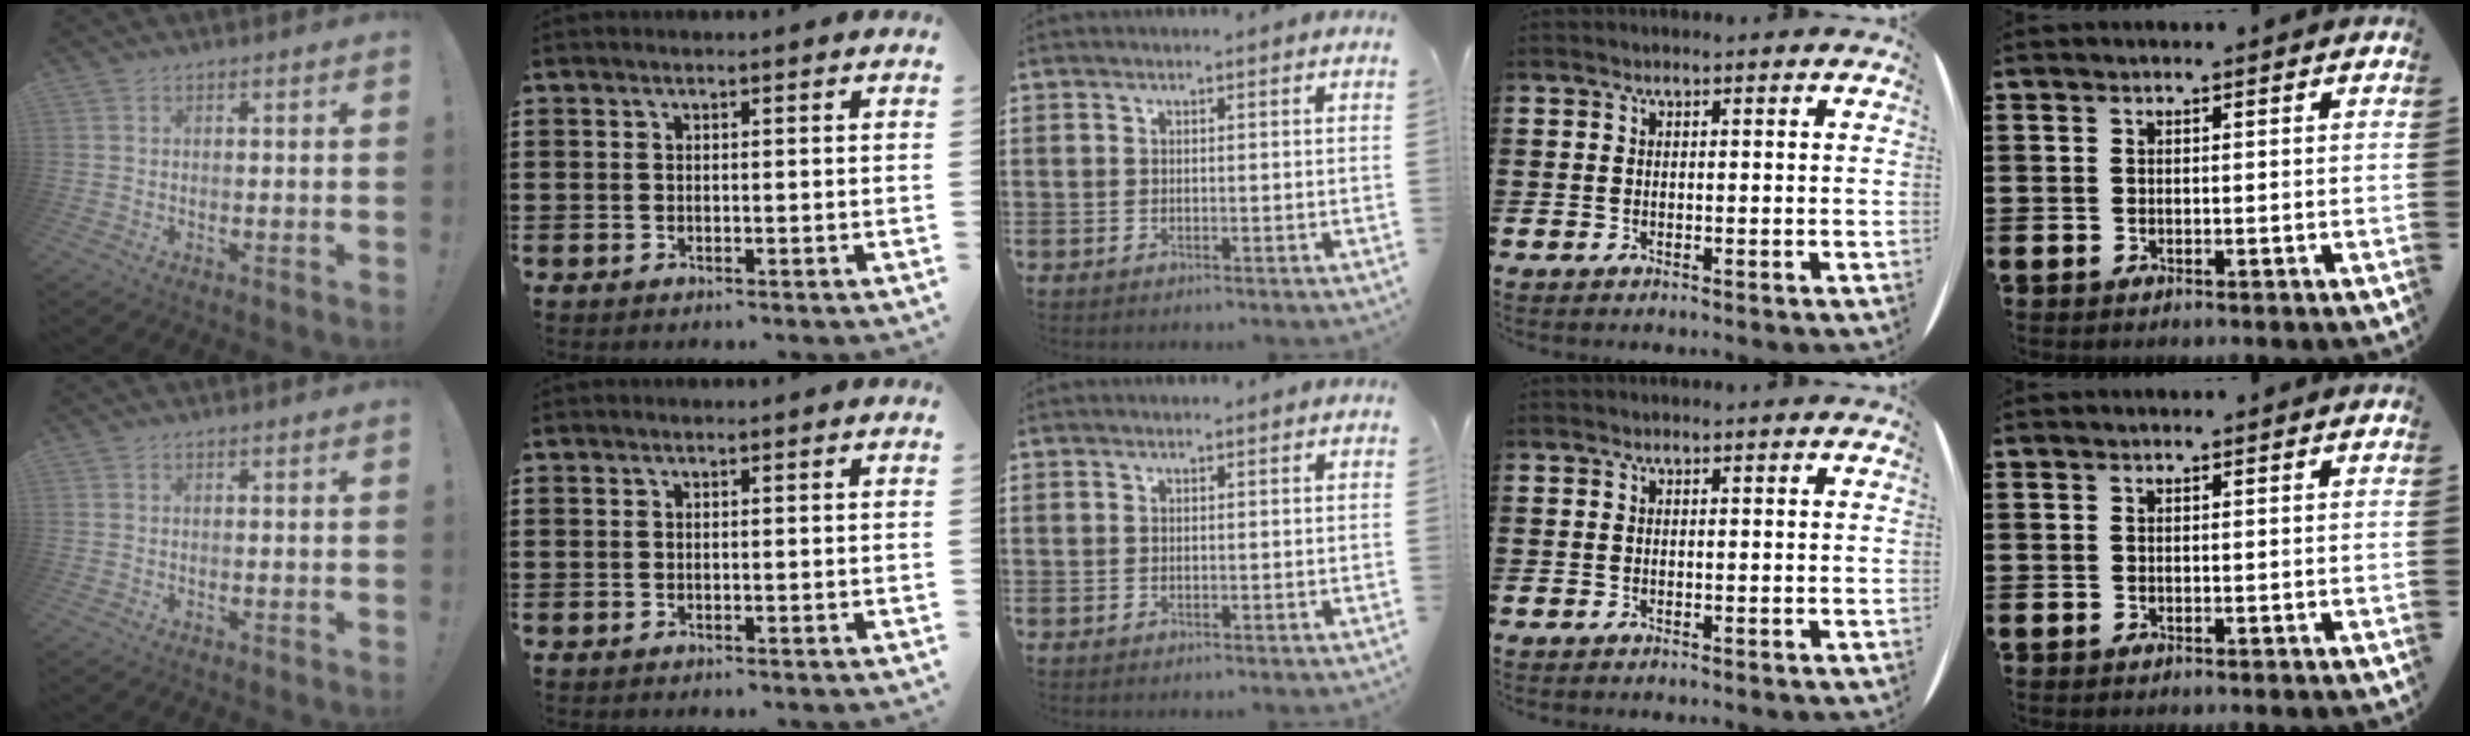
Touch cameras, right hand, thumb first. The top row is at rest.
{}